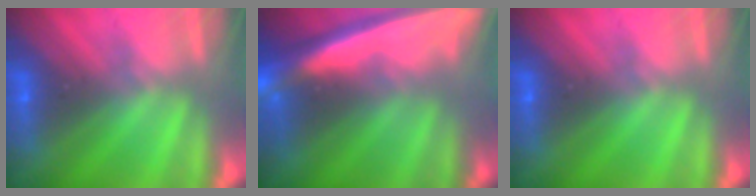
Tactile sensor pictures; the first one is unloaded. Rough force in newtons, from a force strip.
{"total": 5.9}
{"total": 0.0}